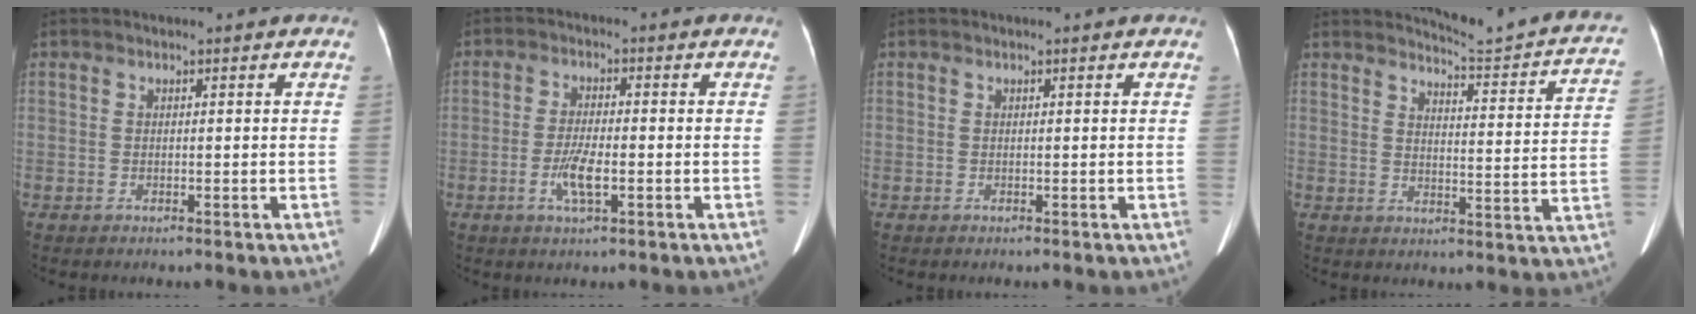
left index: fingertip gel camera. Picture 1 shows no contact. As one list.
[{"total": 4.6, "force": [-1.6, 1.0, 4.2], "torque": [-0.088, -0.003, -0.029]}, {"total": 0.0}, {"total": 14.8, "force": [13.9, 0.6, 5.1], "torque": [-0.062, -0.072, 0.150]}]